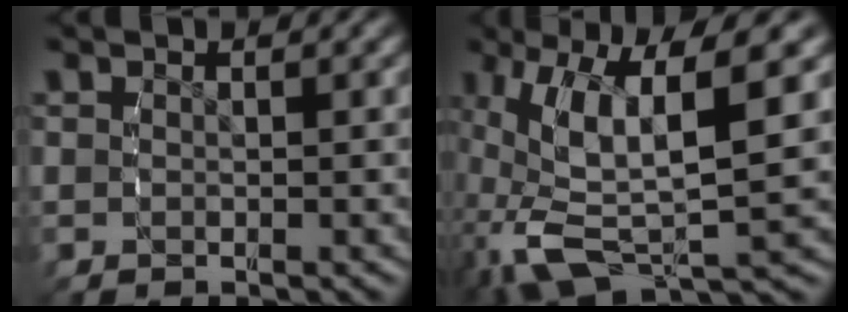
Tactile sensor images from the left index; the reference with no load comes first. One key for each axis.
{"total": 10.7, "fx": -1.8, "fy": 5.5, "fz": 9.0, "tx": -0.177, "ty": -0.026, "tz": -0.007}